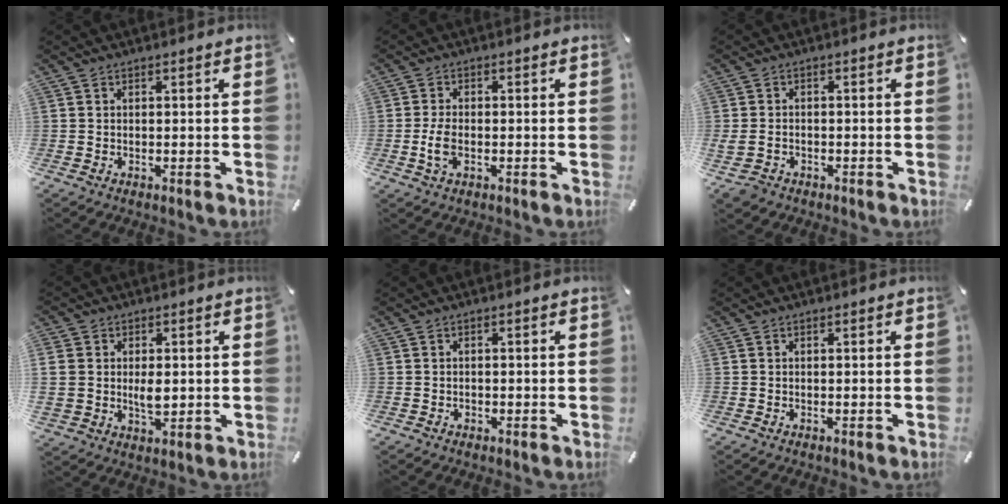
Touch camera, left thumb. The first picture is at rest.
{"total": 3.7, "force": [-1.0, 1.8, 3.0], "torque": [-0.070, 0.000, -0.022]}
{"total": 3.2, "force": [-1.5, 2.4, 1.5], "torque": [-0.039, 0.003, -0.031]}
{"total": 6.7, "force": [0.8, 5.4, 3.9], "torque": [-0.071, -0.005, 0.010]}
{"total": 0.6, "force": [-0.3, 0.5, 0.1], "torque": [0.000, 0.006, -0.008]}
{"total": 0.0}